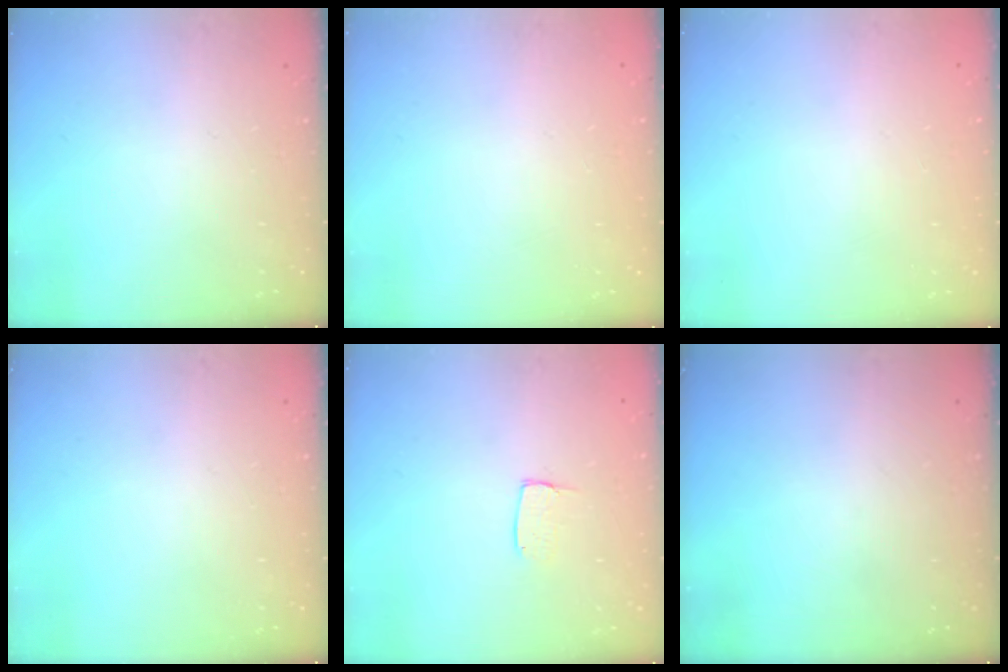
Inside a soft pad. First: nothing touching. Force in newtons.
{"total": 0.0}
{"total": 0.5, "press": 0.5, "slide": 0.1}
{"total": 0.0}
{"total": 4.4, "press": 4.4, "slide": 0.3}
{"total": 0.0}